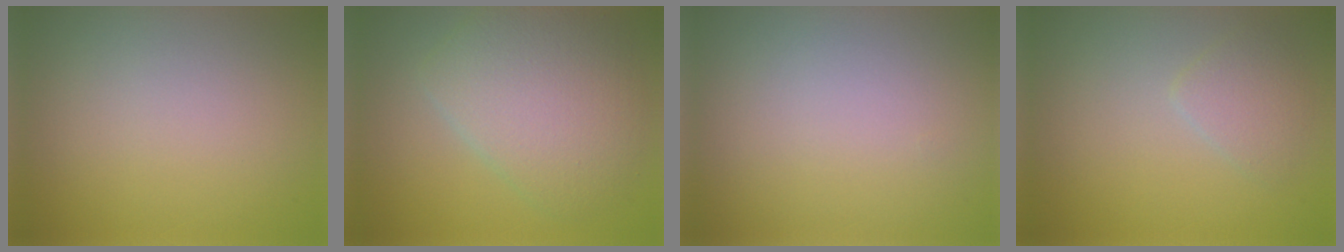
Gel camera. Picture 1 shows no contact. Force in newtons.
{"total": 6.4, "press": 6.4, "slide": 0.3}
{"total": 0.0}
{"total": 1.8, "press": 1.8, "slide": 0.0}